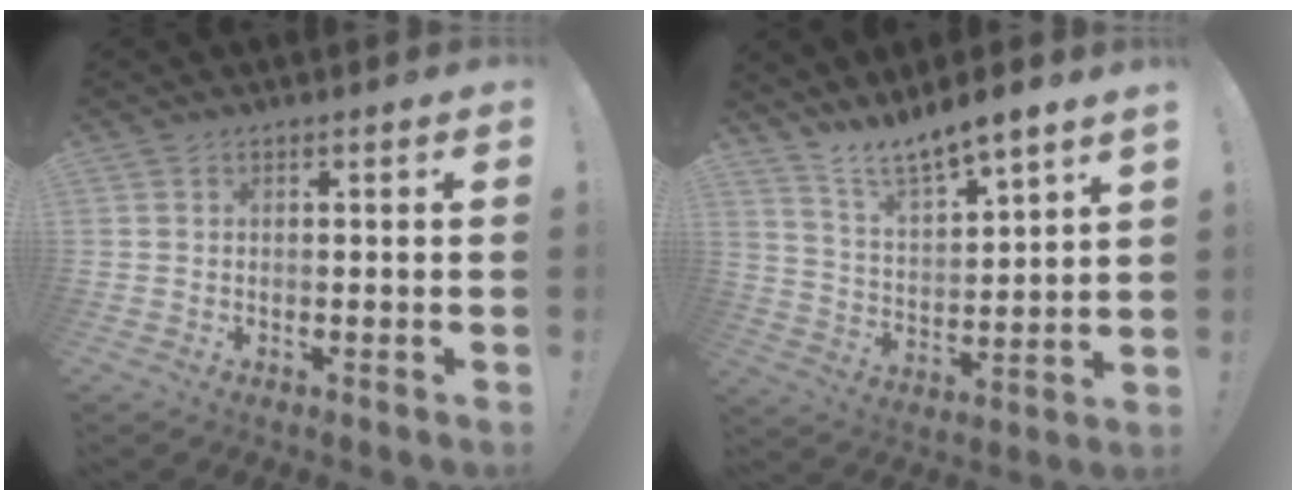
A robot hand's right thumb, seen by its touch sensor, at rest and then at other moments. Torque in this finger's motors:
{"motor_torque": [-0.23, 0.24, 0.13, 0.22, 0.02]}